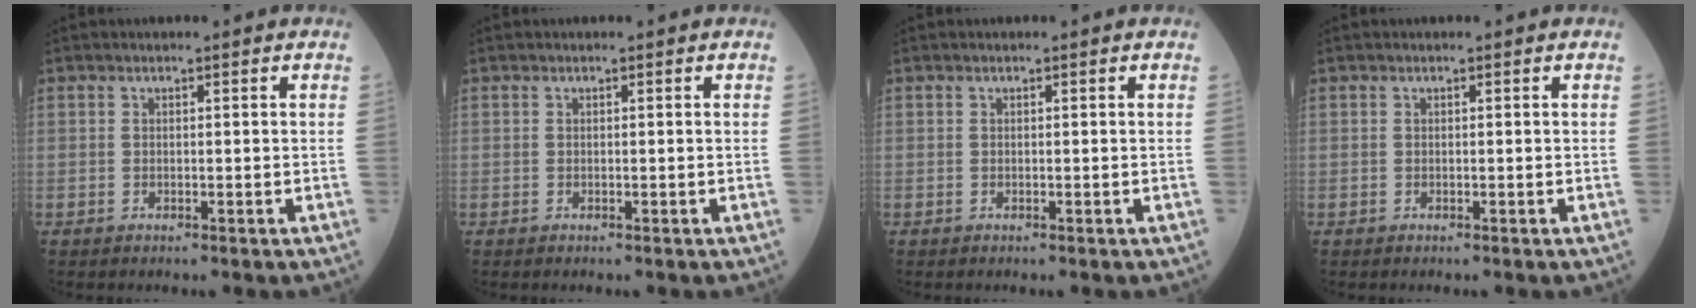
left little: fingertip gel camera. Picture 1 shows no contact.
{"total": 0.0}
{"total": 0.0}
{"total": 0.0}